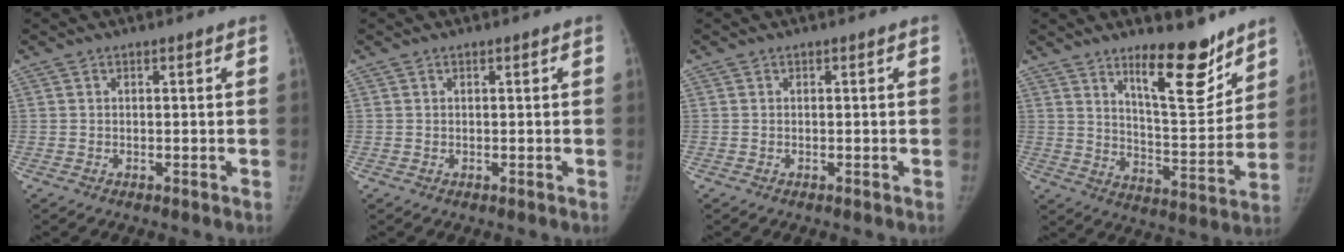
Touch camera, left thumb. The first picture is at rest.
{"total": 0.0}
{"total": 0.0}
{"total": 14.7, "force": [10.4, 4.5, 9.4], "torque": [-0.102, -0.090, 0.171]}